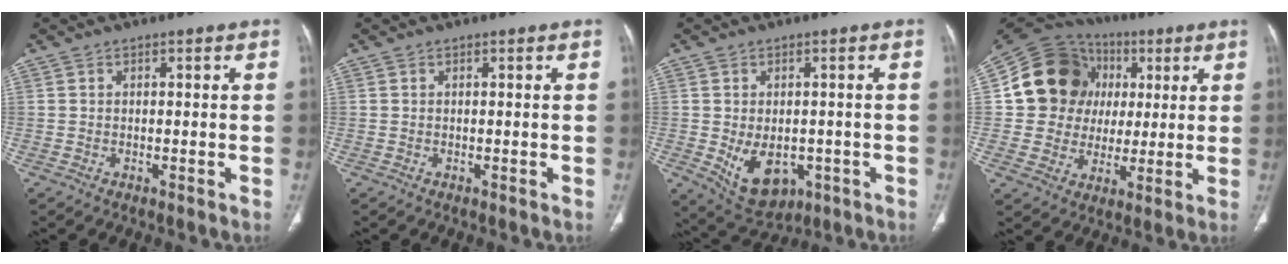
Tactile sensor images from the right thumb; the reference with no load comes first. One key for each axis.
{"total": 0.0}
{"total": 9.7, "fx": -2.6, "fy": 6.6, "fz": 6.6, "tx": -0.085, "ty": 0.000, "tz": -0.018}
{"total": 17.8, "fx": 3.4, "fy": 15.9, "fz": 7.3, "tx": -0.090, "ty": 0.024, "tz": 0.065}